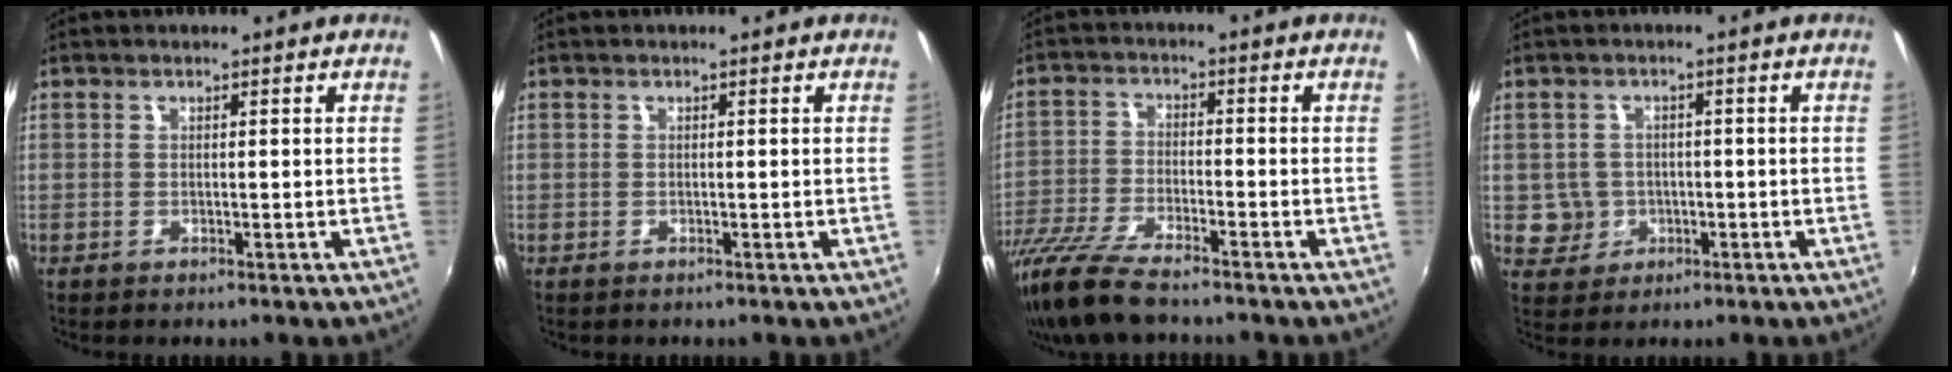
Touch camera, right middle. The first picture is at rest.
{"total": 0.0}
{"total": 12.5, "force": [-10.2, 2.2, 6.9], "torque": [-0.160, -0.033, -0.197]}
{"total": 4.3, "force": [-0.8, 4.2, 0.6], "torque": [-0.022, 0.008, -0.004]}